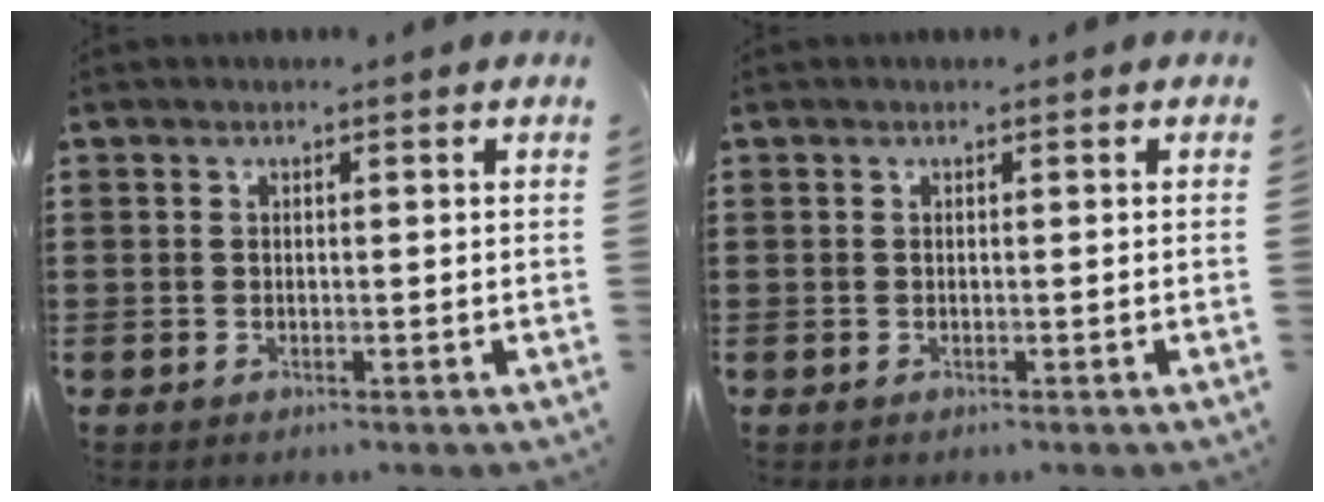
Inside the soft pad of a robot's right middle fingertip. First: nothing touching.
{"total": 0.0}